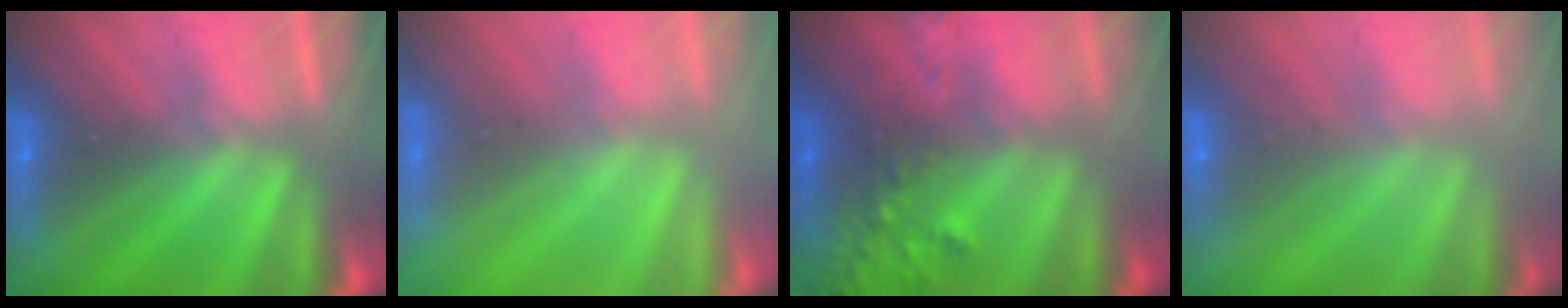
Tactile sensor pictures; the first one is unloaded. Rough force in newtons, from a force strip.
{"total": 4.7}
{"total": 6.1}
{"total": 2.4}